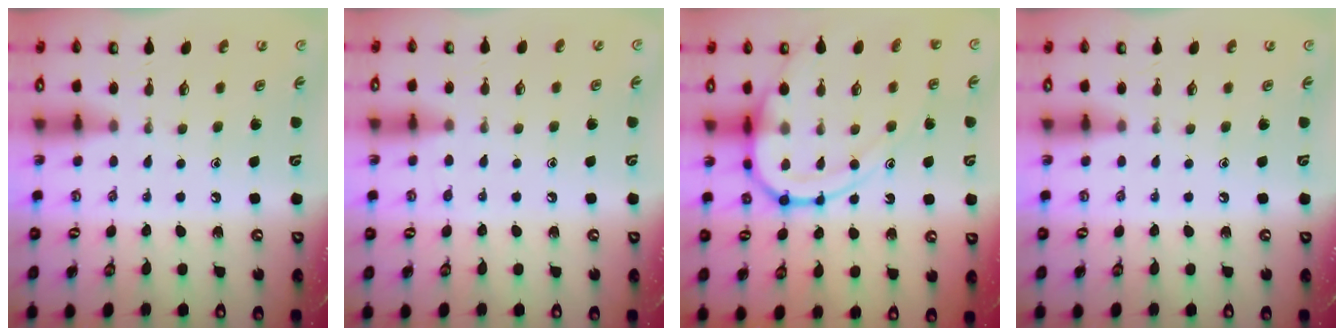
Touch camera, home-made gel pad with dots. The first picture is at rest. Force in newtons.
{"total": 3.6, "press": 3.5, "slide": 0.5}
{"total": 13.9, "press": 13.8, "slide": 1.4}
{"total": 0.0}